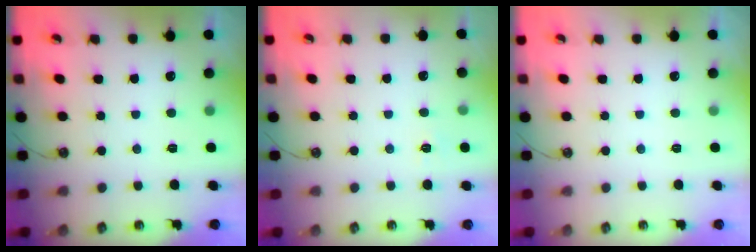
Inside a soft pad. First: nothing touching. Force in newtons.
{"total": 4.5, "press": 4.5, "slide": 0.5}
{"total": 0.0}